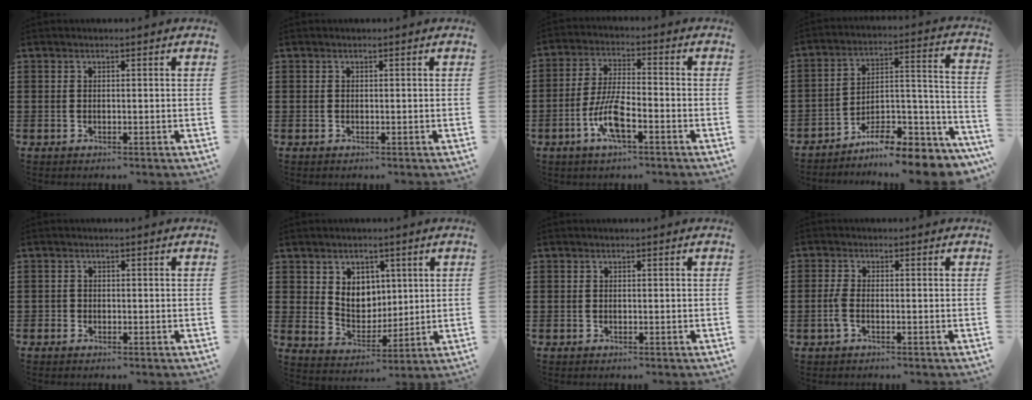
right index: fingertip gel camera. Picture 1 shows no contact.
{"total": 0.0}
{"total": 7.3, "force": [-3.3, 1.9, 6.3], "torque": [-0.141, -0.008, -0.066]}
{"total": 8.5, "force": [-7.5, 1.7, 3.7], "torque": [-0.042, 0.019, -0.142]}
{"total": 0.7, "force": [-0.4, 0.6, 0.0], "torque": [-0.002, 0.003, -0.010]}
{"total": 5.5, "force": [2.6, 4.6, 1.5], "torque": [-0.036, 0.001, 0.043]}
{"total": 0.0}
{"total": 2.4, "force": [-0.8, 0.7, 2.1], "torque": [-0.053, -0.005, -0.019]}